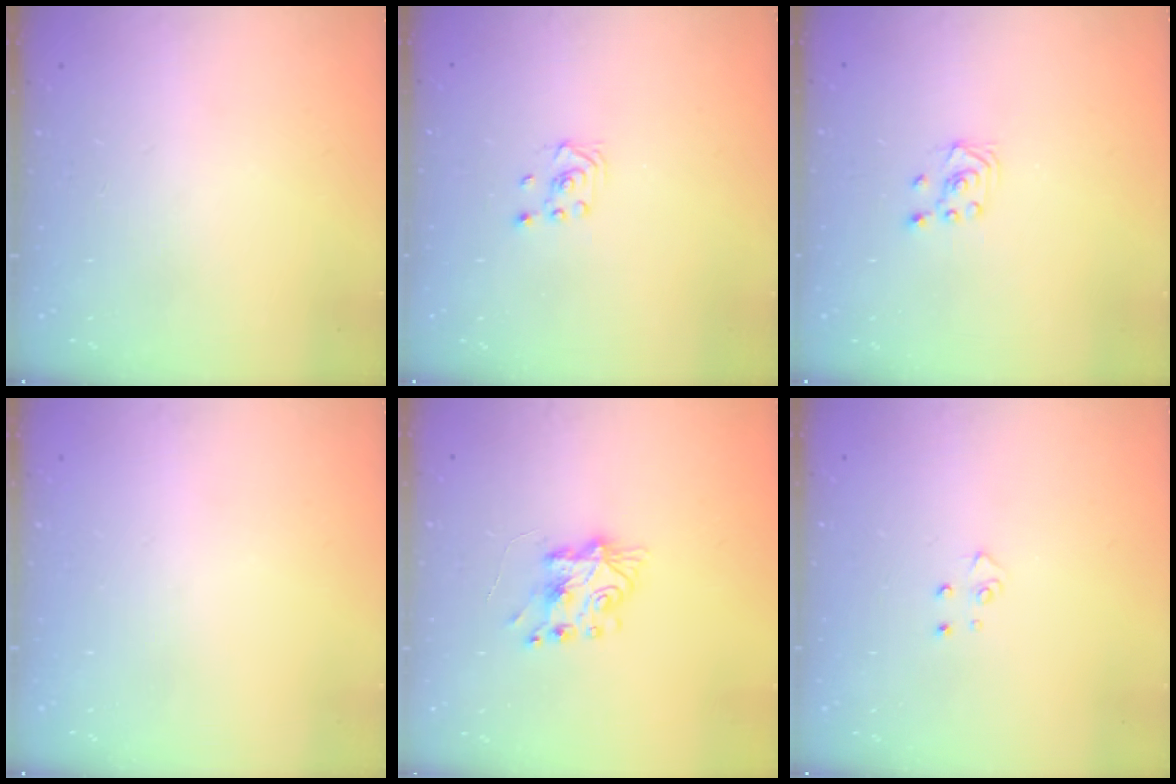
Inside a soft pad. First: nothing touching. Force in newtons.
{"total": 1.6, "press": 1.4, "slide": 0.9}
{"total": 2.3, "press": 2.2, "slide": 0.6}
{"total": 0.0}
{"total": 7.9, "press": 7.8, "slide": 1.0}
{"total": 4.5, "press": 4.4, "slide": 0.5}